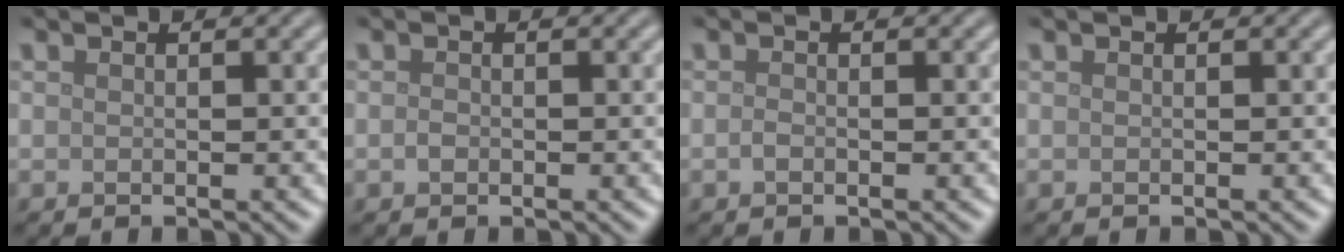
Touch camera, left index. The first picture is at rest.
{"total": 0.6, "force": [-0.2, 0.5, 0.4], "torque": [-0.007, -0.001, -0.005]}
{"total": 0.6, "force": [-0.3, 0.3, 0.4], "torque": [-0.010, -0.001, -0.006]}
{"total": 0.0}